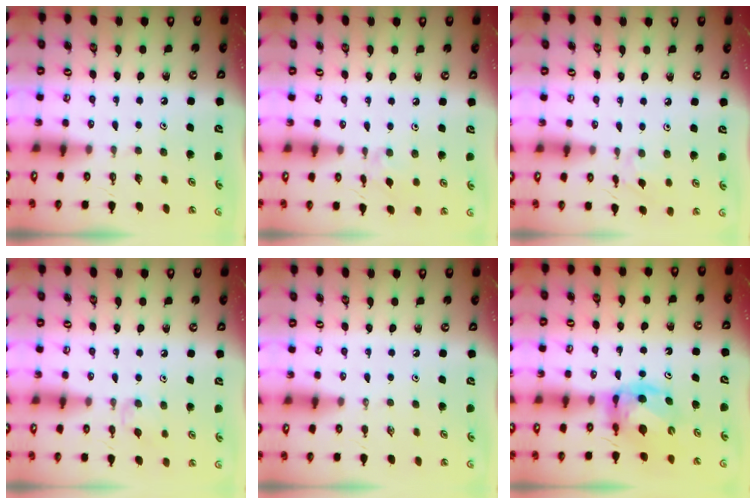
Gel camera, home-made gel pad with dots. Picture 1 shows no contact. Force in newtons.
{"total": 2.3, "press": 2.3, "slide": 0.4}
{"total": 3.3, "press": 3.3, "slide": 0.4}
{"total": 5.4, "press": 5.3, "slide": 1.0}
{"total": 0.0}
{"total": 7.6, "press": 7.5, "slide": 0.9}